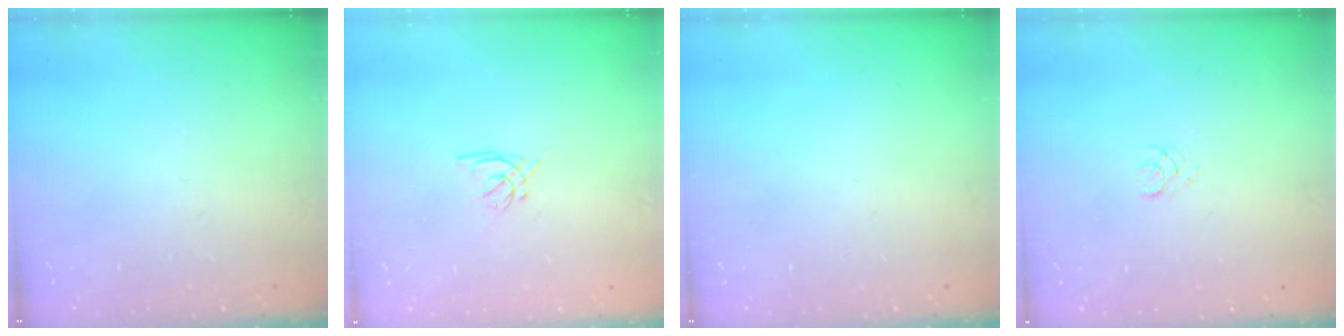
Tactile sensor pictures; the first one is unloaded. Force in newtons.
{"total": 1.6, "press": 1.5, "slide": 0.5}
{"total": 0.0}
{"total": 1.5, "press": 1.5, "slide": 0.2}